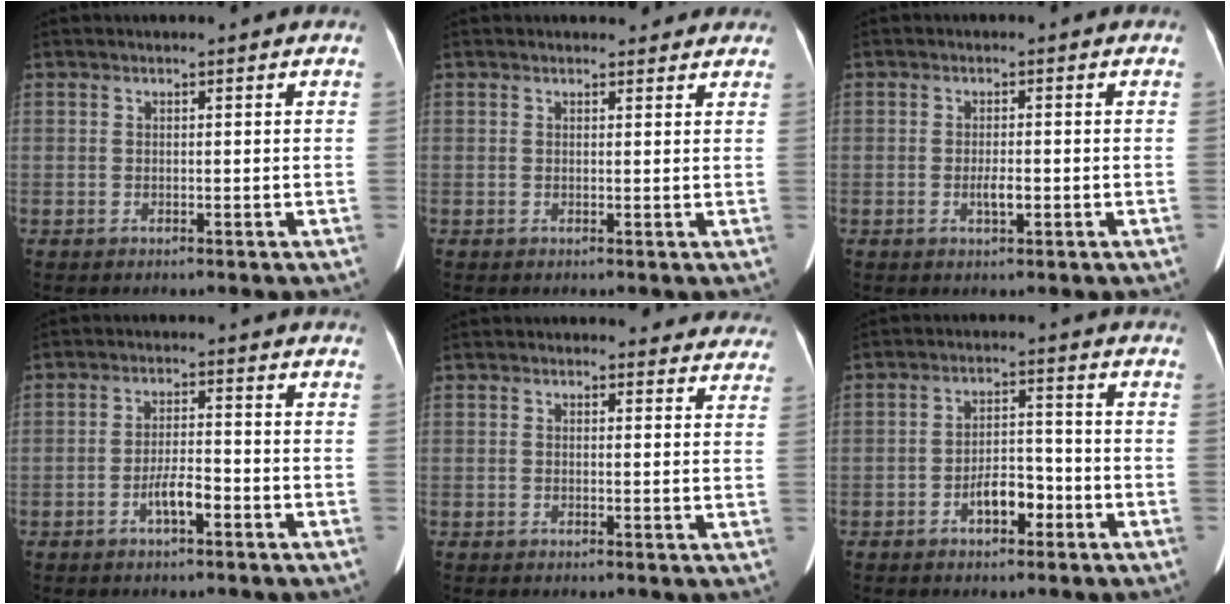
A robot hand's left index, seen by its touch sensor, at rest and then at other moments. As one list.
[{"total": 3.8, "force": [3.4, 1.4, 0.7], "torque": [0.001, 0.006, 0.033]}, {"total": 2.1, "force": [-0.6, 0.5, 1.9], "torque": [-0.037, 0.000, -0.010]}, {"total": 3.9, "force": [-2.0, 0.9, 3.2], "torque": [-0.060, 0.005, -0.038]}, {"total": 8.0, "force": [7.5, 2.6, 1.0], "torque": [0.028, -0.005, 0.055]}, {"total": 4.9, "force": [-2.5, 2.3, 3.6], "torque": [-0.063, 0.014, -0.041]}]